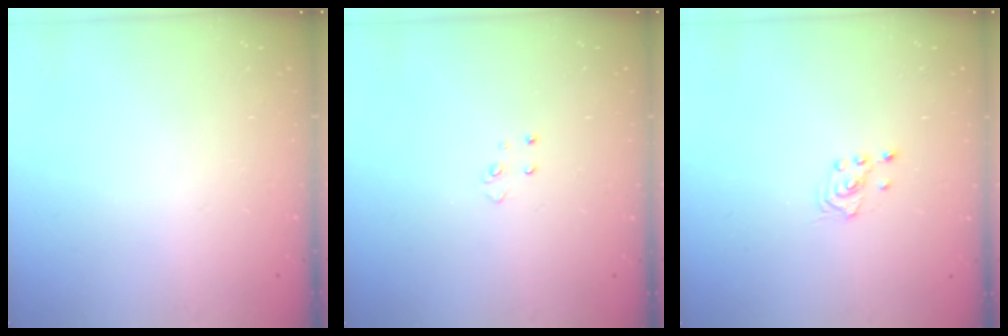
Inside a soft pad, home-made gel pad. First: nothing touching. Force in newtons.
{"total": 3.9, "press": 3.9, "slide": 0.3}
{"total": 2.1, "press": 2.1, "slide": 0.1}